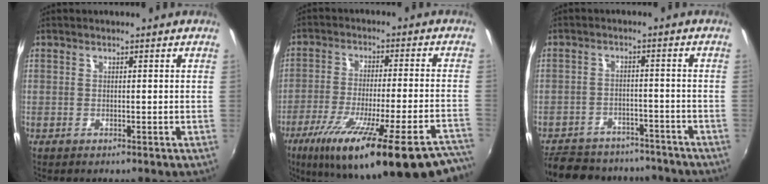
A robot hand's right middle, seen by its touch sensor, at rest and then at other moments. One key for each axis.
{"total": 29.6, "fx": -21.6, "fy": 5.7, "fz": 19.5, "tx": -0.311, "ty": -0.075, "tz": -0.308}
{"total": 18.6, "fx": -15.6, "fy": 7.6, "fz": 6.5, "tx": -0.154, "ty": 0.012, "tz": -0.211}